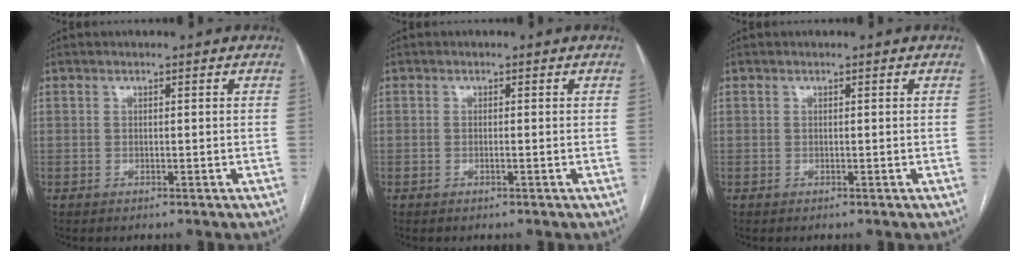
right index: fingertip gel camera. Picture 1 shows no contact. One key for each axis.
{"total": 0.5, "fx": -0.2, "fy": 0.0, "fz": 0.5, "tx": -0.011, "ty": 0.000, "tz": -0.002}
{"total": 0.0}